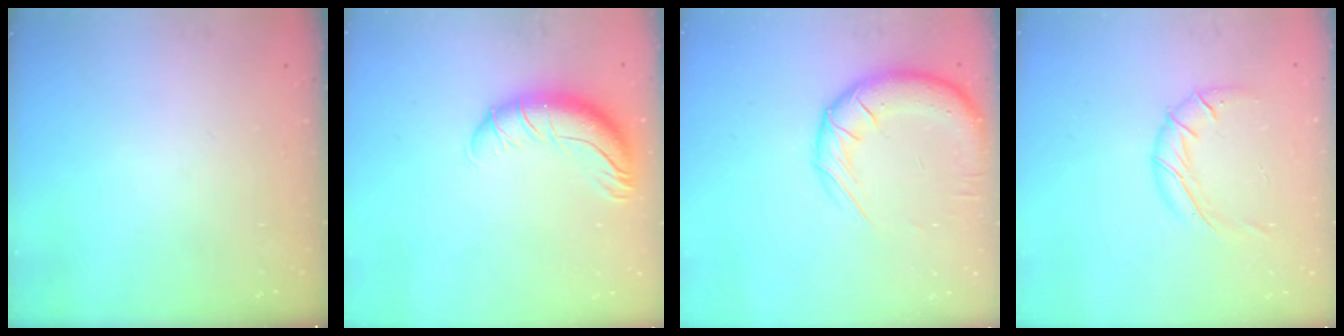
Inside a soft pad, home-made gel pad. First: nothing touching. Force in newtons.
{"total": 12.1, "press": 11.8, "slide": 2.9}
{"total": 15.0, "press": 14.5, "slide": 3.9}
{"total": 11.0, "press": 10.9, "slide": 1.8}